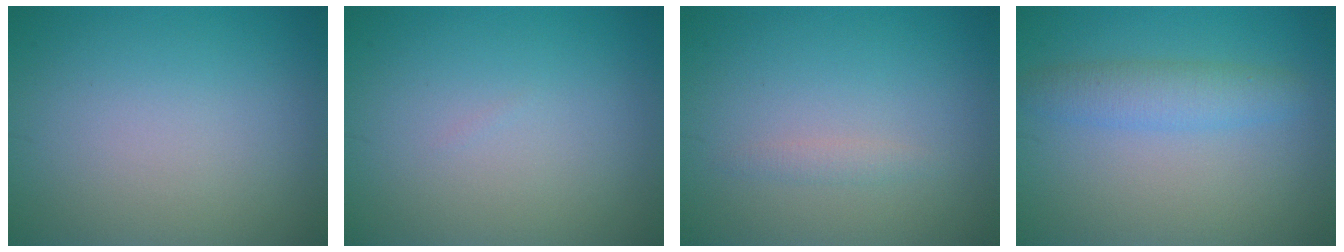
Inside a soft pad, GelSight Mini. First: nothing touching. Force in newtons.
{"total": 0.0}
{"total": 0.8, "press": 0.8, "slide": 0.1}
{"total": 2.9, "press": 2.9, "slide": 0.1}